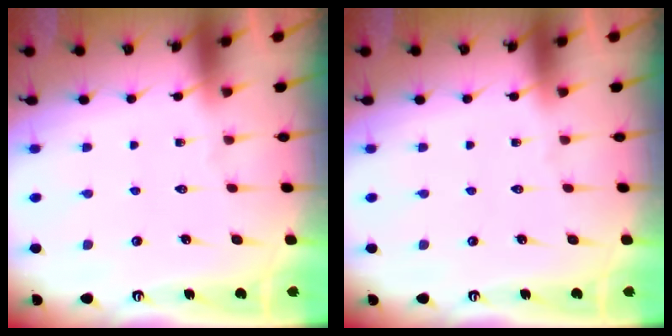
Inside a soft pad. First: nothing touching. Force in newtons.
{"total": 0.0}